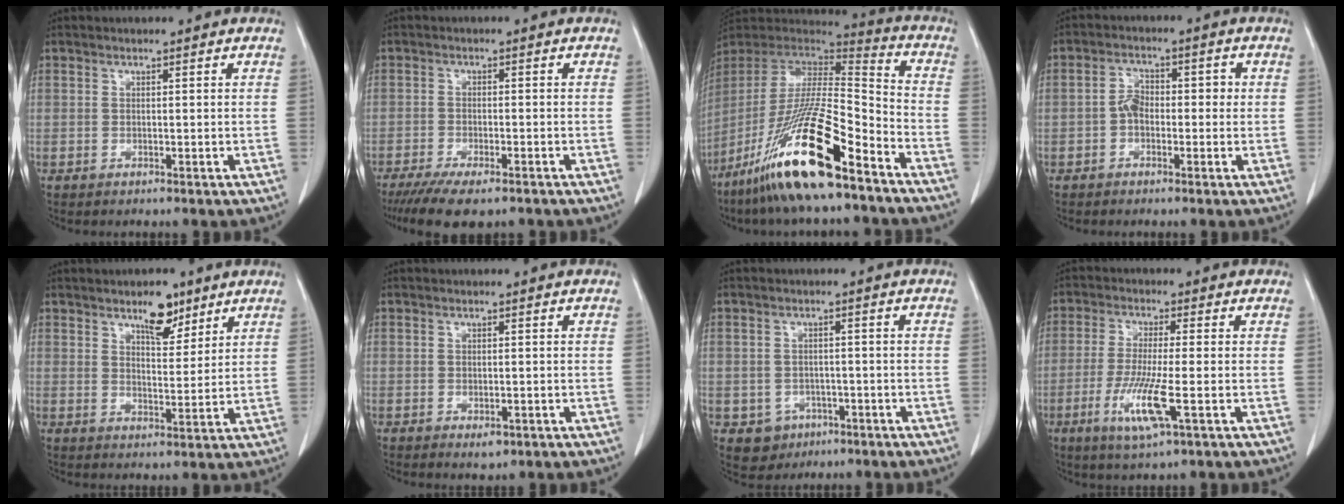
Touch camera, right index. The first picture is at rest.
{"total": 9.4, "force": [-7.2, 2.3, 5.6], "torque": [-0.083, -0.015, -0.109]}
{"total": 21.6, "force": [-13.8, 2.0, 16.5], "torque": [-0.329, -0.044, -0.258]}
{"total": 3.9, "force": [-0.7, 2.7, 2.8], "torque": [-0.047, 0.024, -0.014]}
{"total": 5.9, "force": [4.2, 2.3, 3.5], "torque": [-0.054, 0.000, 0.068]}
{"total": 1.8, "force": [-0.8, 0.9, 1.3], "torque": [-0.019, 0.000, -0.002]}
{"total": 4.3, "force": [-1.9, 3.8, 0.6], "torque": [-0.004, 0.009, -0.017]}
{"total": 8.2, "force": [-2.8, 0.1, 7.7], "torque": [-0.159, -0.023, -0.054]}